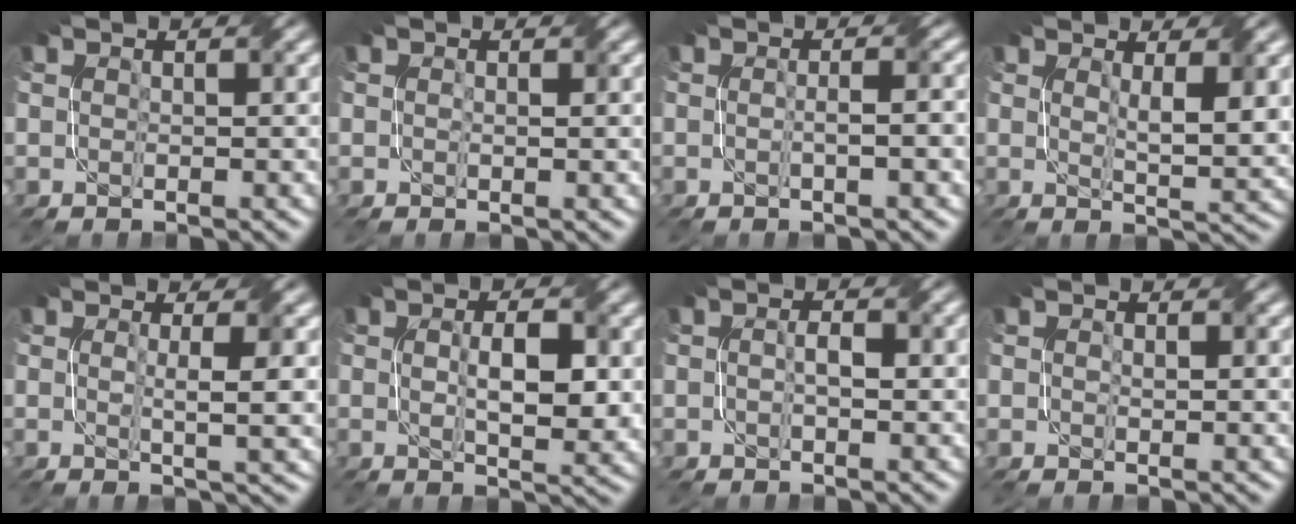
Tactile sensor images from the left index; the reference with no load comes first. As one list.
[{"total": 1.0, "force": [0.2, 0.4, 1.0], "torque": [-0.015, -0.002, 0.004]}, {"total": 3.1, "force": [0.0, 0.9, 3.0], "torque": [-0.028, 0.009, -0.010]}, {"total": 4.1, "force": [1.4, 0.8, 3.8], "torque": [-0.066, -0.009, 0.028]}, {"total": 4.0, "force": [0.6, 0.7, 3.9], "torque": [-0.058, -0.004, 0.010]}, {"total": 5.4, "force": [0.5, 1.8, 5.1], "torque": [-0.089, -0.005, 0.012]}, {"total": 1.8, "force": [0.0, 0.7, 1.7], "torque": [-0.030, 0.005, -0.003]}, {"total": 1.4, "force": [0.6, 0.8, 1.0], "torque": [-0.015, -0.002, 0.013]}]